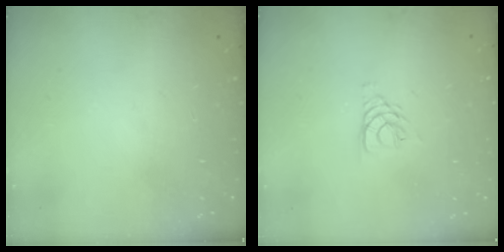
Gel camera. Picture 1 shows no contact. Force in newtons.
{"total": 4.8, "press": 4.8, "slide": 0.5}